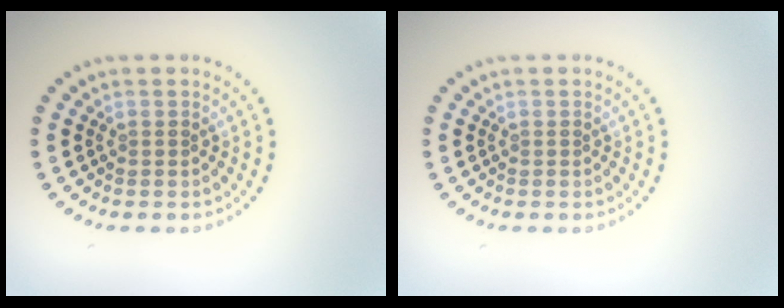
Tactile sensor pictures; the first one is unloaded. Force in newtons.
{"total": 0.0}